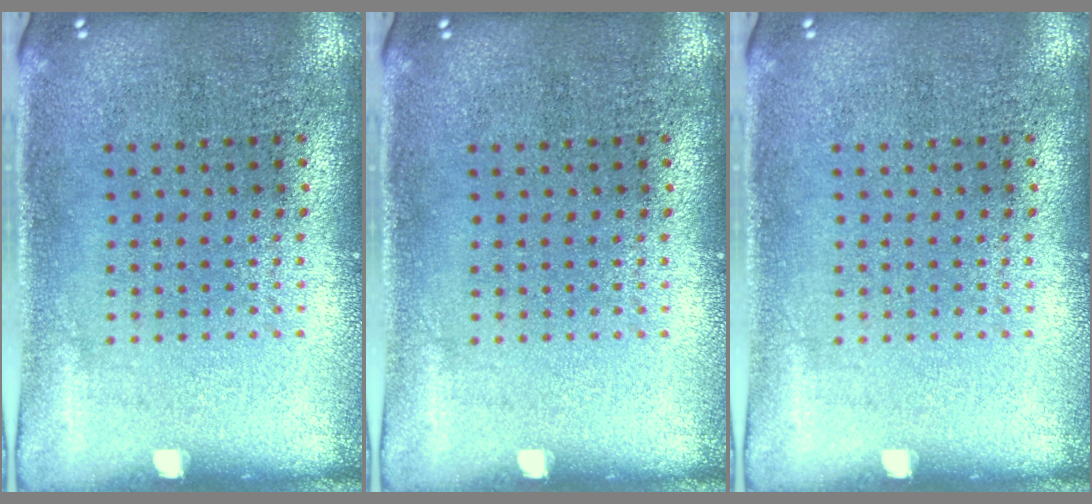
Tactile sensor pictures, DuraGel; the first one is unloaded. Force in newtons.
{"total": 0.0}
{"total": 0.0}